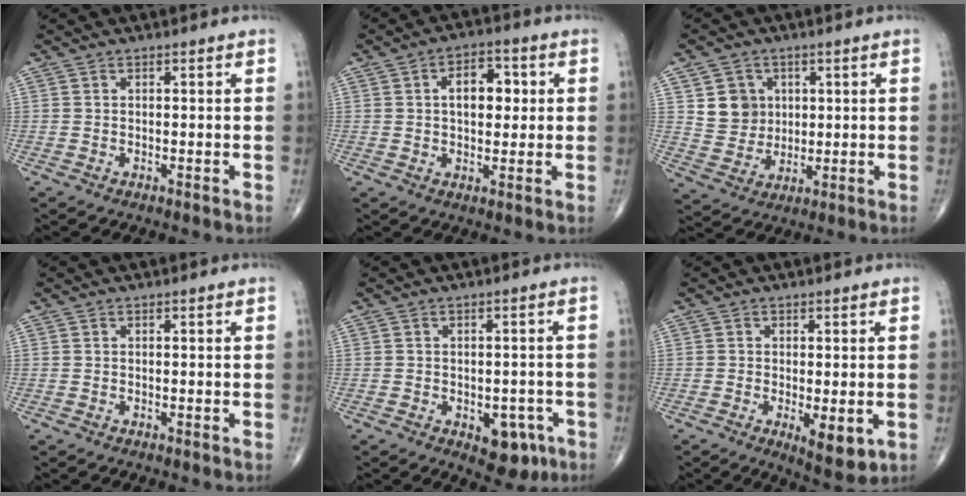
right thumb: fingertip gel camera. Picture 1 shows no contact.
{"total": 7.9, "force": [1.4, 4.7, 6.1], "torque": [-0.066, 0.009, 0.018]}
{"total": 7.6, "force": [2.2, 6.8, 2.6], "torque": [-0.013, -0.010, 0.047]}
{"total": 0.0}
{"total": 6.7, "force": [-2.9, 4.0, 4.6], "torque": [-0.024, 0.012, -0.029]}
{"total": 6.3, "force": [-1.6, 2.4, 5.5], "torque": [-0.076, -0.017, -0.020]}